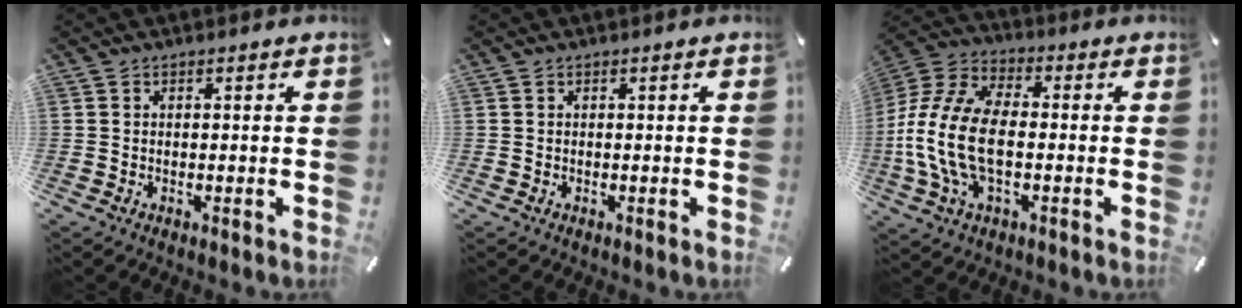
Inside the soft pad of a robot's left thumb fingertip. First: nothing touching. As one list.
[{"total": 0.0}, {"total": 16.2, "force": [-2.9, 9.2, 13.0], "torque": [-0.288, -0.004, -0.055]}]